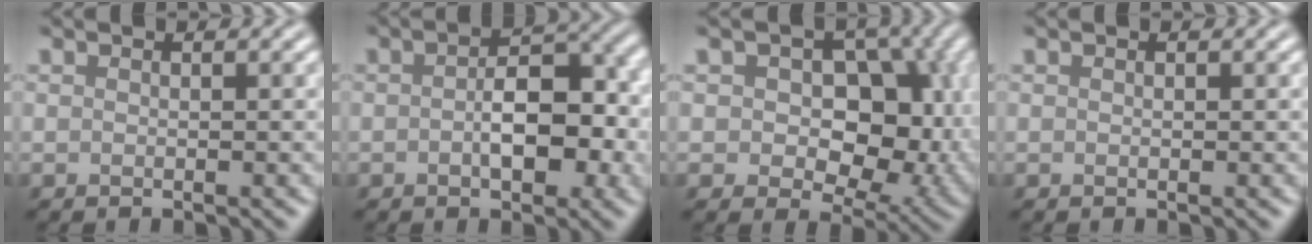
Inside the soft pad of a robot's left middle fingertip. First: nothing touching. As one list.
[{"total": 5.7, "force": [-0.7, 3.0, 4.7], "torque": [-0.064, 0.003, -0.010]}, {"total": 9.1, "force": [1.0, 6.3, 6.6], "torque": [-0.078, -0.009, 0.013]}, {"total": 0.0}]